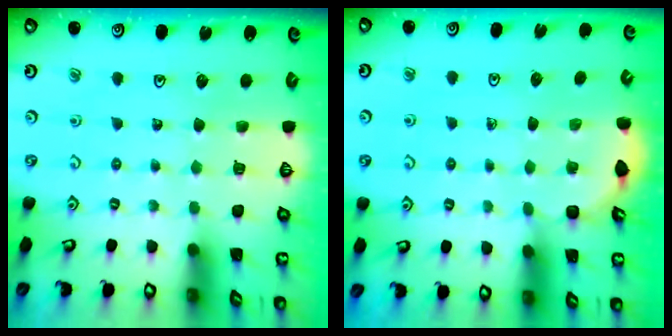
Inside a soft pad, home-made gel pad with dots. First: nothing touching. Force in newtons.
{"total": 3.0, "press": 2.8, "slide": 1.1}